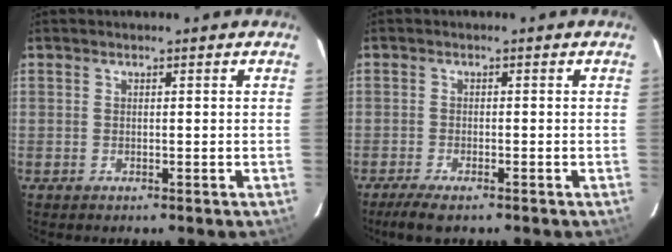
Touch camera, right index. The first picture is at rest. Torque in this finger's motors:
{"motor_torque": [0.10, 0.09, 0.17, 0.03]}